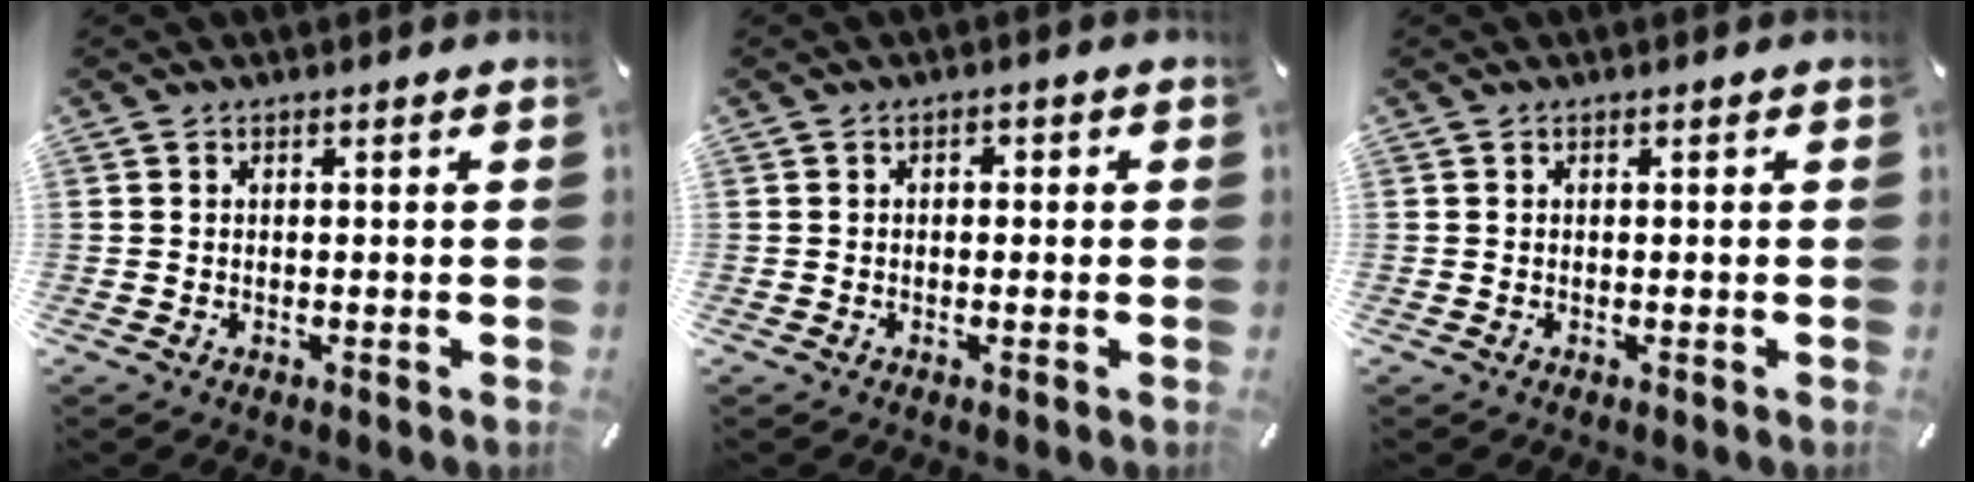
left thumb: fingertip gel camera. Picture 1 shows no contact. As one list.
[{"total": 1.3, "force": [-0.4, 0.9, 0.8], "torque": [-0.016, 0.007, -0.011]}, {"total": 0.0}]